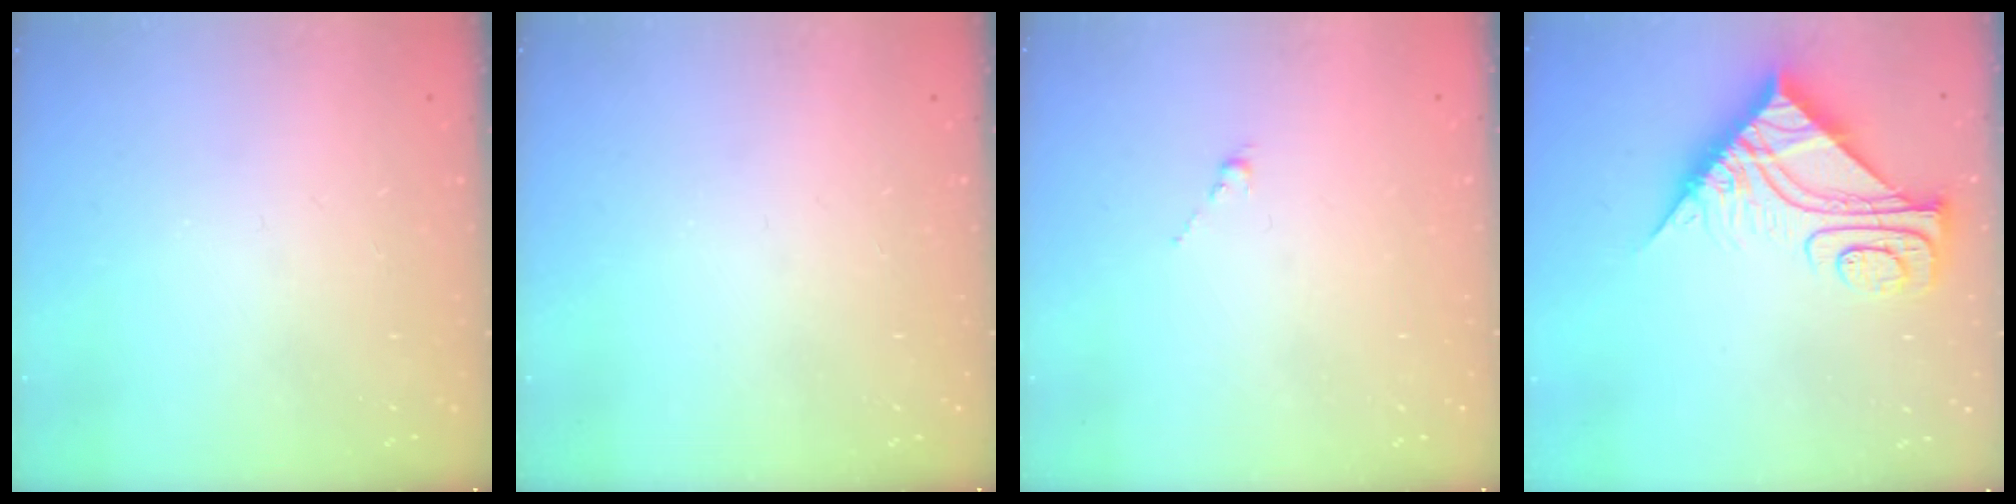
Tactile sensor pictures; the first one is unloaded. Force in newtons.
{"total": 0.0}
{"total": 0.0}
{"total": 11.6, "press": 11.5, "slide": 1.1}